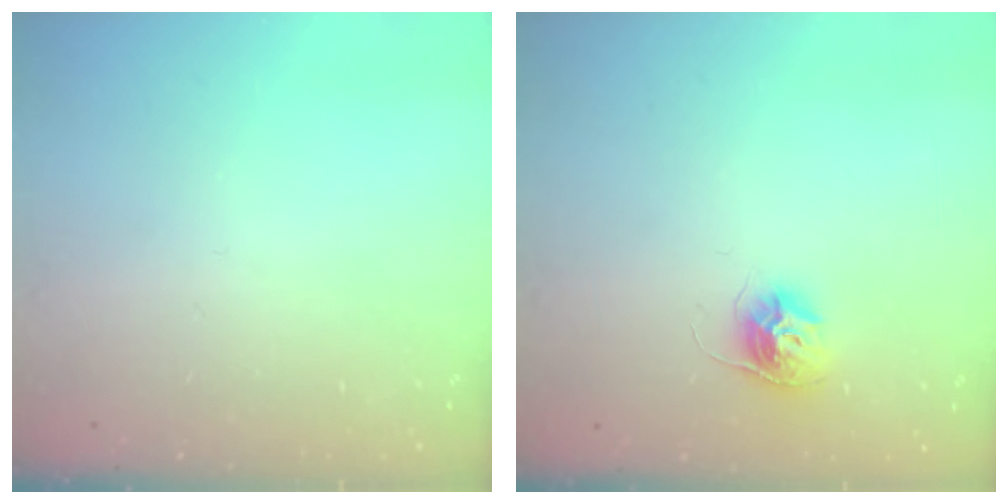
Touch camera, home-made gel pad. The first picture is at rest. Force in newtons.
{"total": 10.0, "press": 10.0, "slide": 0.6}